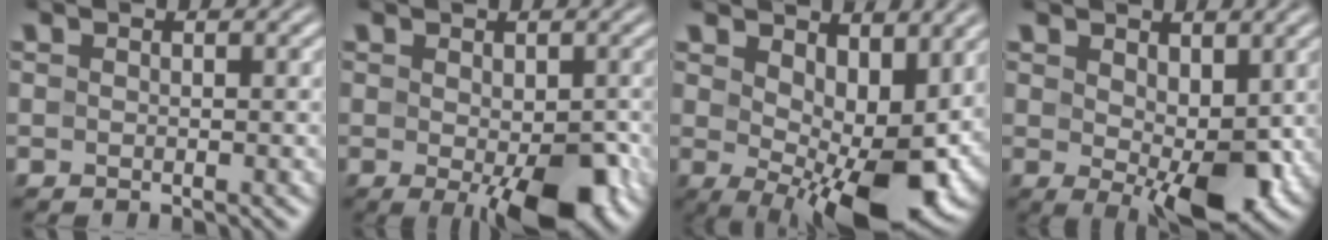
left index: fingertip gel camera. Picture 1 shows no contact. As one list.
[{"total": 7.2, "force": [-2.5, 2.9, 6.1], "torque": [-0.093, -0.016, -0.030]}, {"total": 12.2, "force": [0.7, 6.2, 10.5], "torque": [-0.152, -0.022, 0.026]}, {"total": 8.0, "force": [-0.1, 3.9, 6.9], "torque": [-0.111, -0.012, 0.005]}]